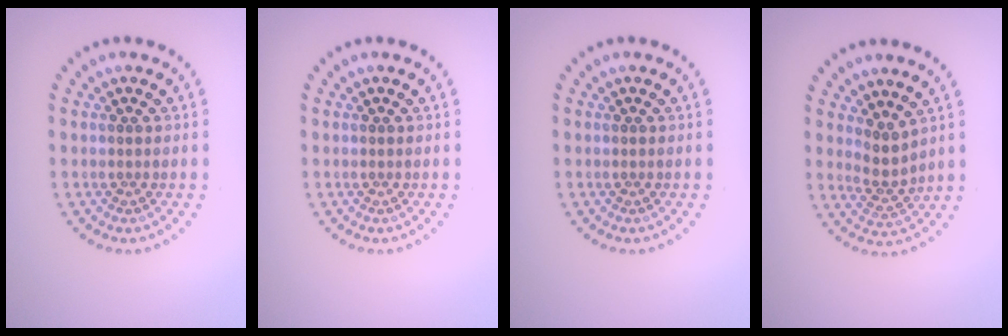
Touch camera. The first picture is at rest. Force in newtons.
{"total": 0.0}
{"total": 0.0}
{"total": 2.1, "press": 1.6, "slide": 1.3}